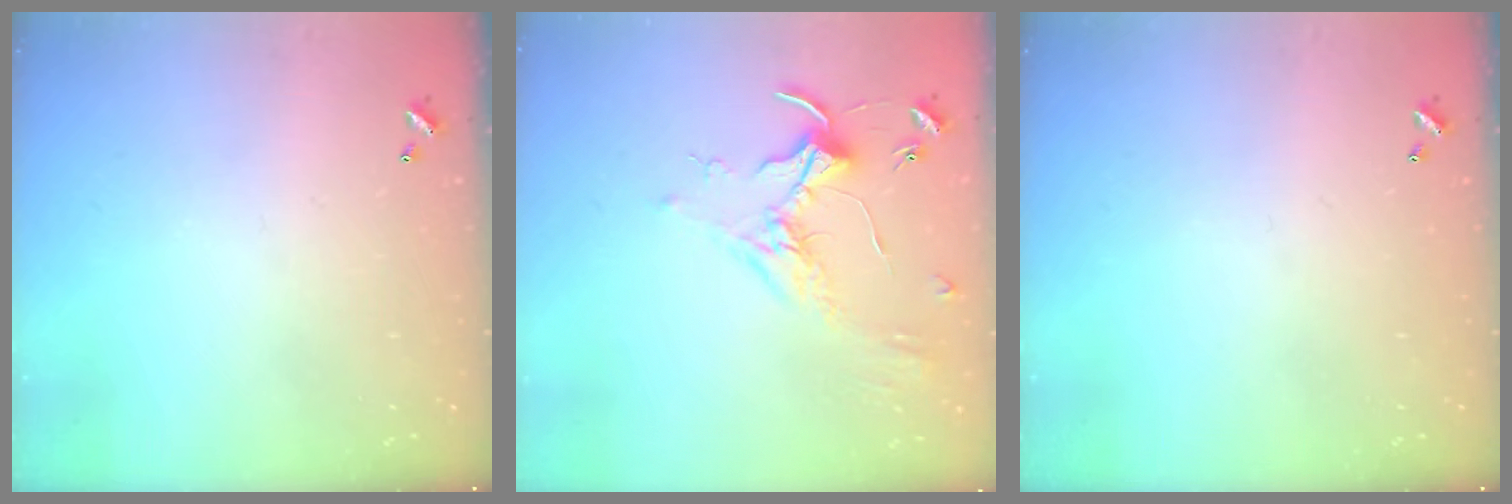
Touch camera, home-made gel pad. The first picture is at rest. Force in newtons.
{"total": 1.8, "press": 1.8, "slide": 0.4}
{"total": 0.0}